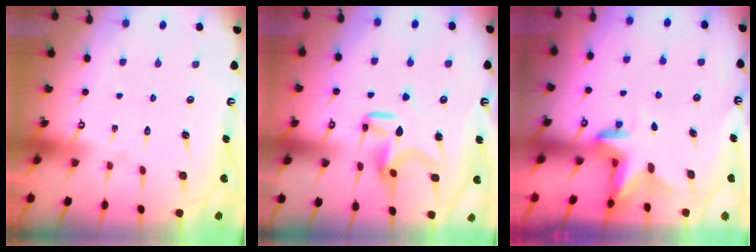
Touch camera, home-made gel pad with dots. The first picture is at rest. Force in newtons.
{"total": 9.6, "press": 9.6, "slide": 0.7}
{"total": 3.5, "press": 3.5, "slide": 0.2}